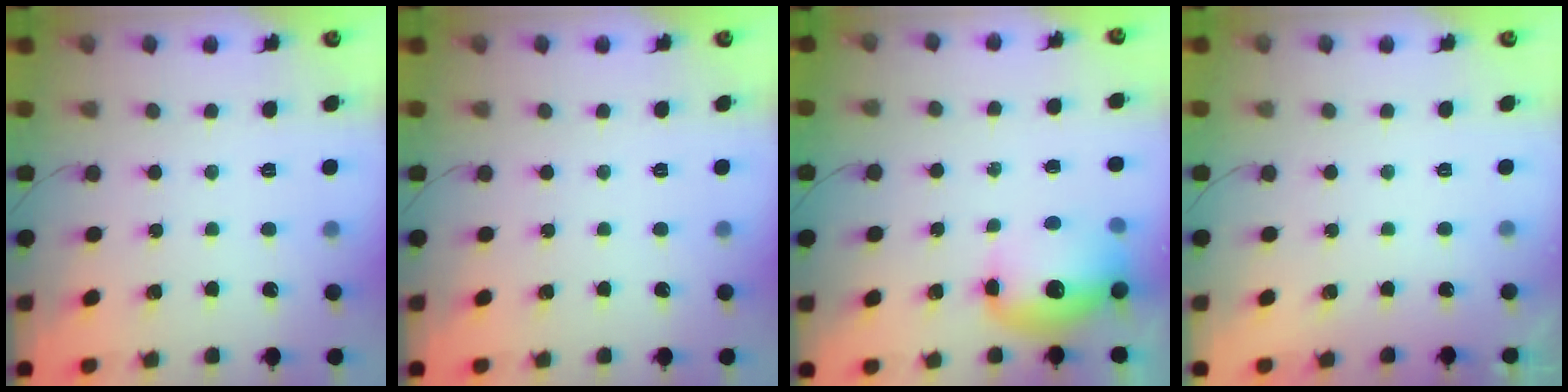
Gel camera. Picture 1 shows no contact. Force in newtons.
{"total": 0.0}
{"total": 12.6, "press": 12.3, "slide": 3.0}
{"total": 0.6, "press": 0.2, "slide": 0.5}